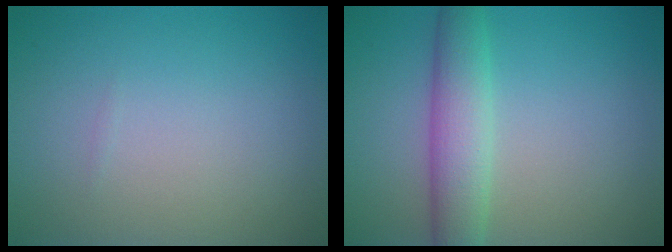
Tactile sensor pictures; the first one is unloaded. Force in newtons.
{"total": 4.3, "press": 4.3, "slide": 0.0}